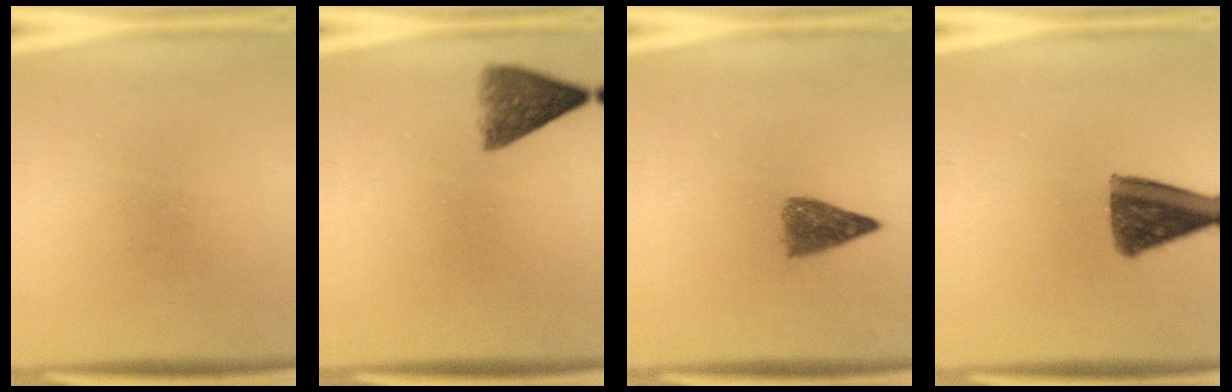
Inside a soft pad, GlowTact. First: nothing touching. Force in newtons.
{"total": 5.4}
{"total": 4.0}
{"total": 10.9}